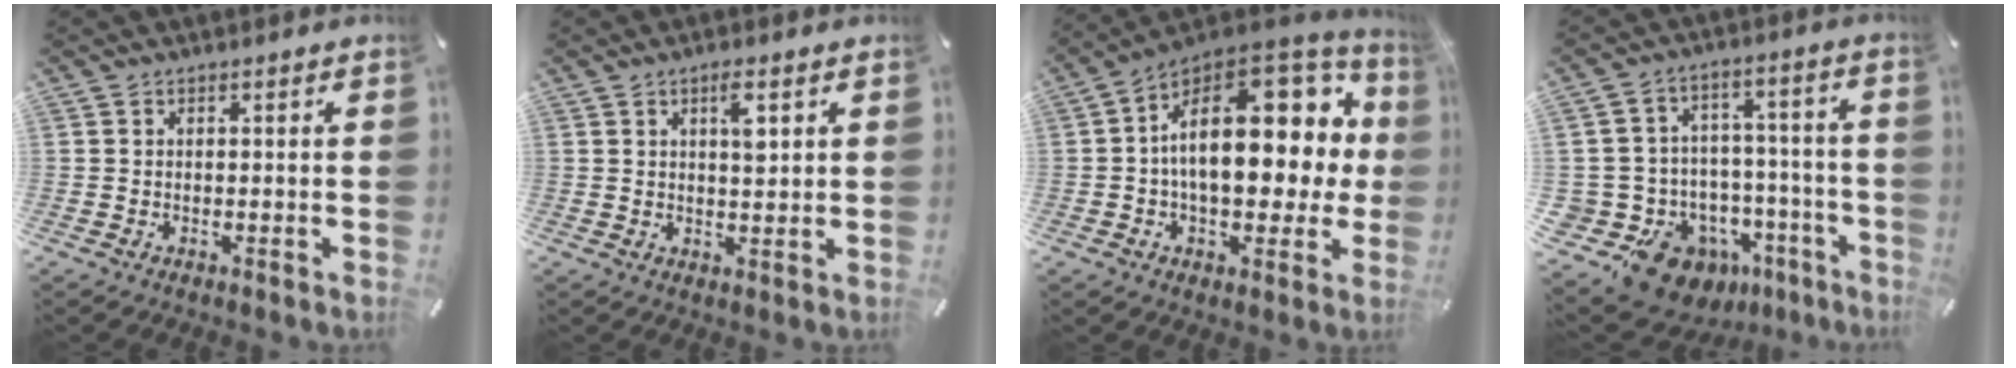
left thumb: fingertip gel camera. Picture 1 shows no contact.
{"total": 4.5, "force": [1.8, 1.5, 3.8], "torque": [-0.057, -0.004, 0.024]}
{"total": 23.6, "force": [4.4, 13.5, 18.9], "torque": [-0.281, -0.032, 0.080]}
{"total": 14.3, "force": [-8.7, 10.2, 4.9], "torque": [-0.071, 0.045, -0.133]}